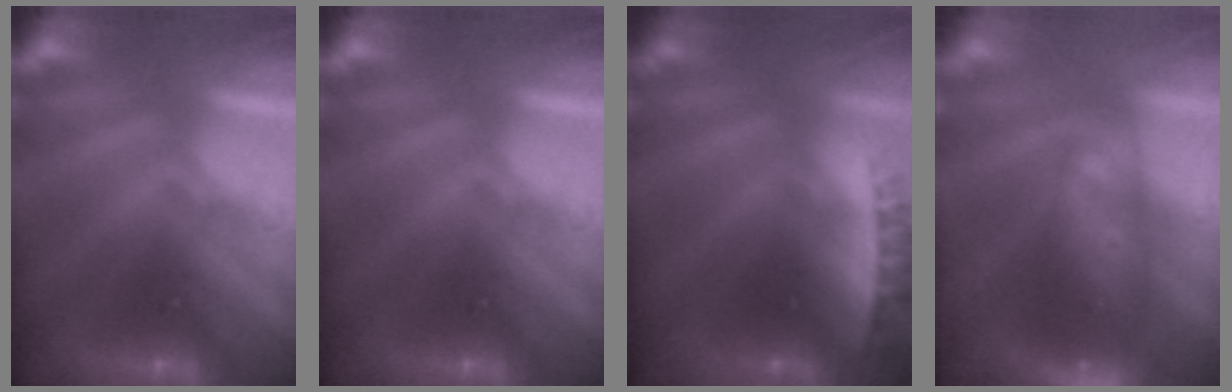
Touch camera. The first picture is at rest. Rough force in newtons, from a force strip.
{"total": 0.0}
{"total": 2.7}
{"total": 10.6}